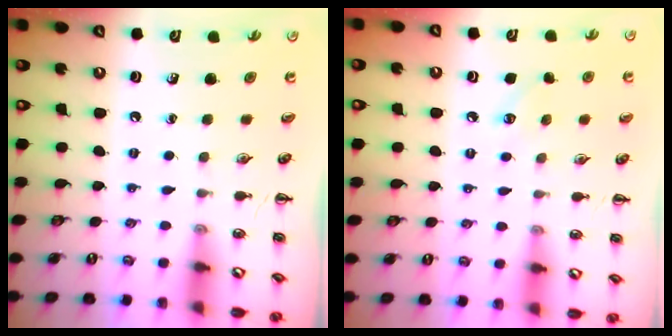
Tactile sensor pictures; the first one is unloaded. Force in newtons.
{"total": 6.0, "press": 5.8, "slide": 1.8}